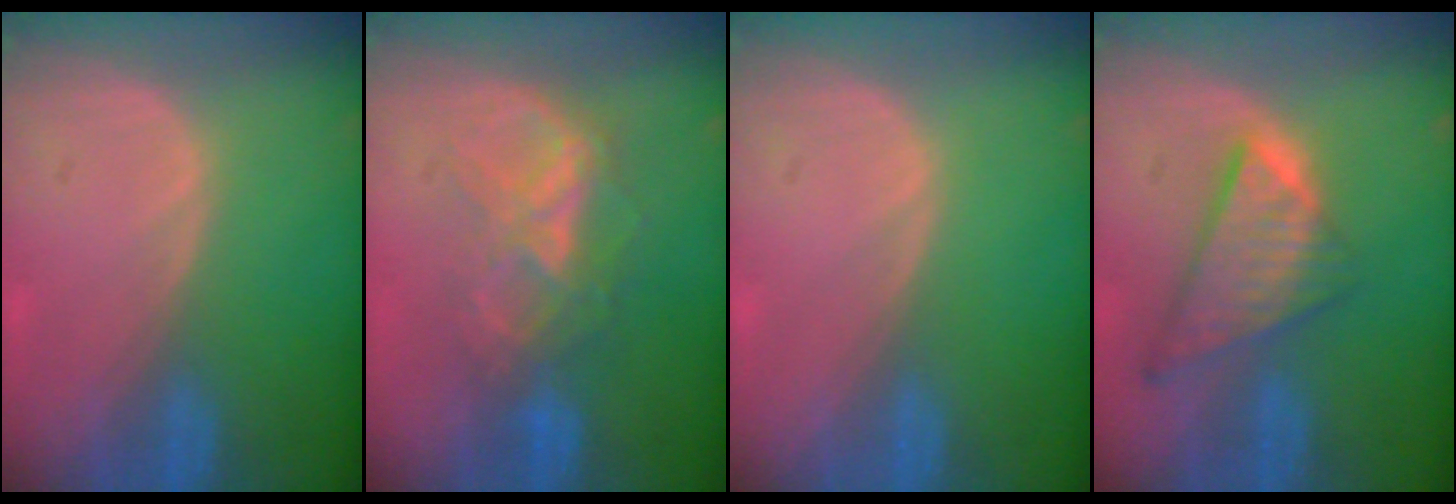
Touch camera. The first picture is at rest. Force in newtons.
{"total": 6.6, "press": 6.4, "slide": 1.5}
{"total": 0.0}
{"total": 8.6, "press": 7.3, "slide": 4.5}